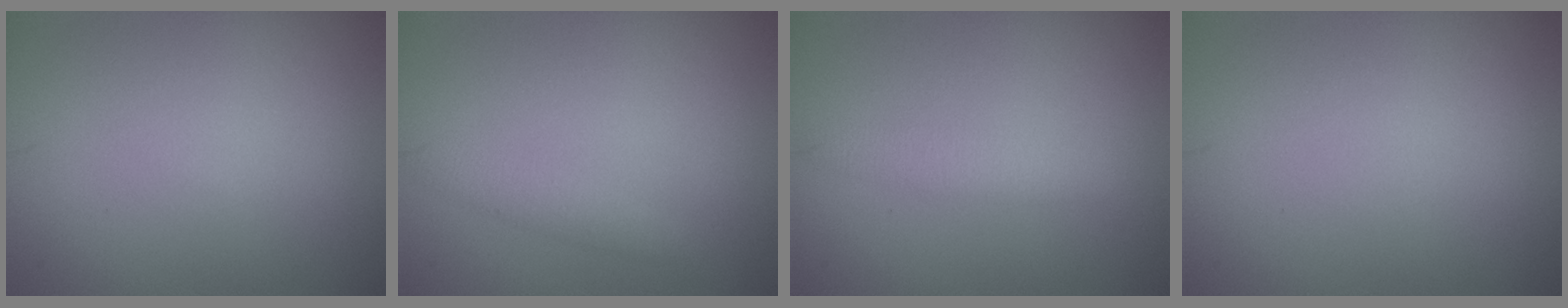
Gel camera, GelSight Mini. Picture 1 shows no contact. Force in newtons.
{"total": 1.3, "press": 1.3, "slide": 0.1}
{"total": 1.9, "press": 1.9, "slide": 0.0}
{"total": 0.0}